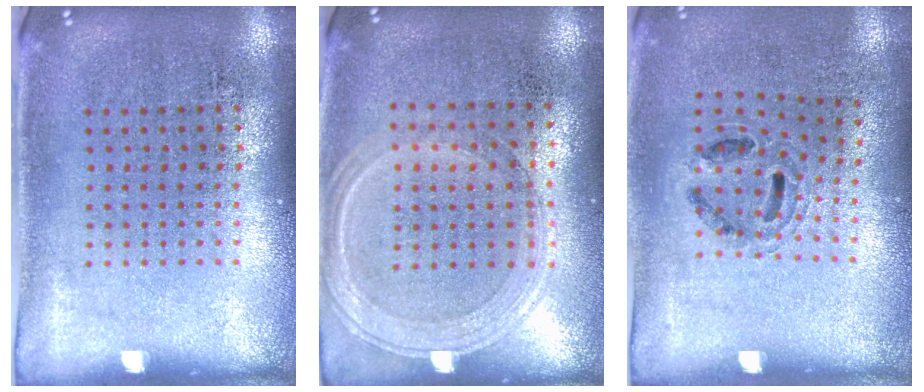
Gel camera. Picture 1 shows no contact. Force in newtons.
{"total": 0.7, "press": 0.7, "slide": 0.2}
{"total": 0.9, "press": 0.8, "slide": 0.3}